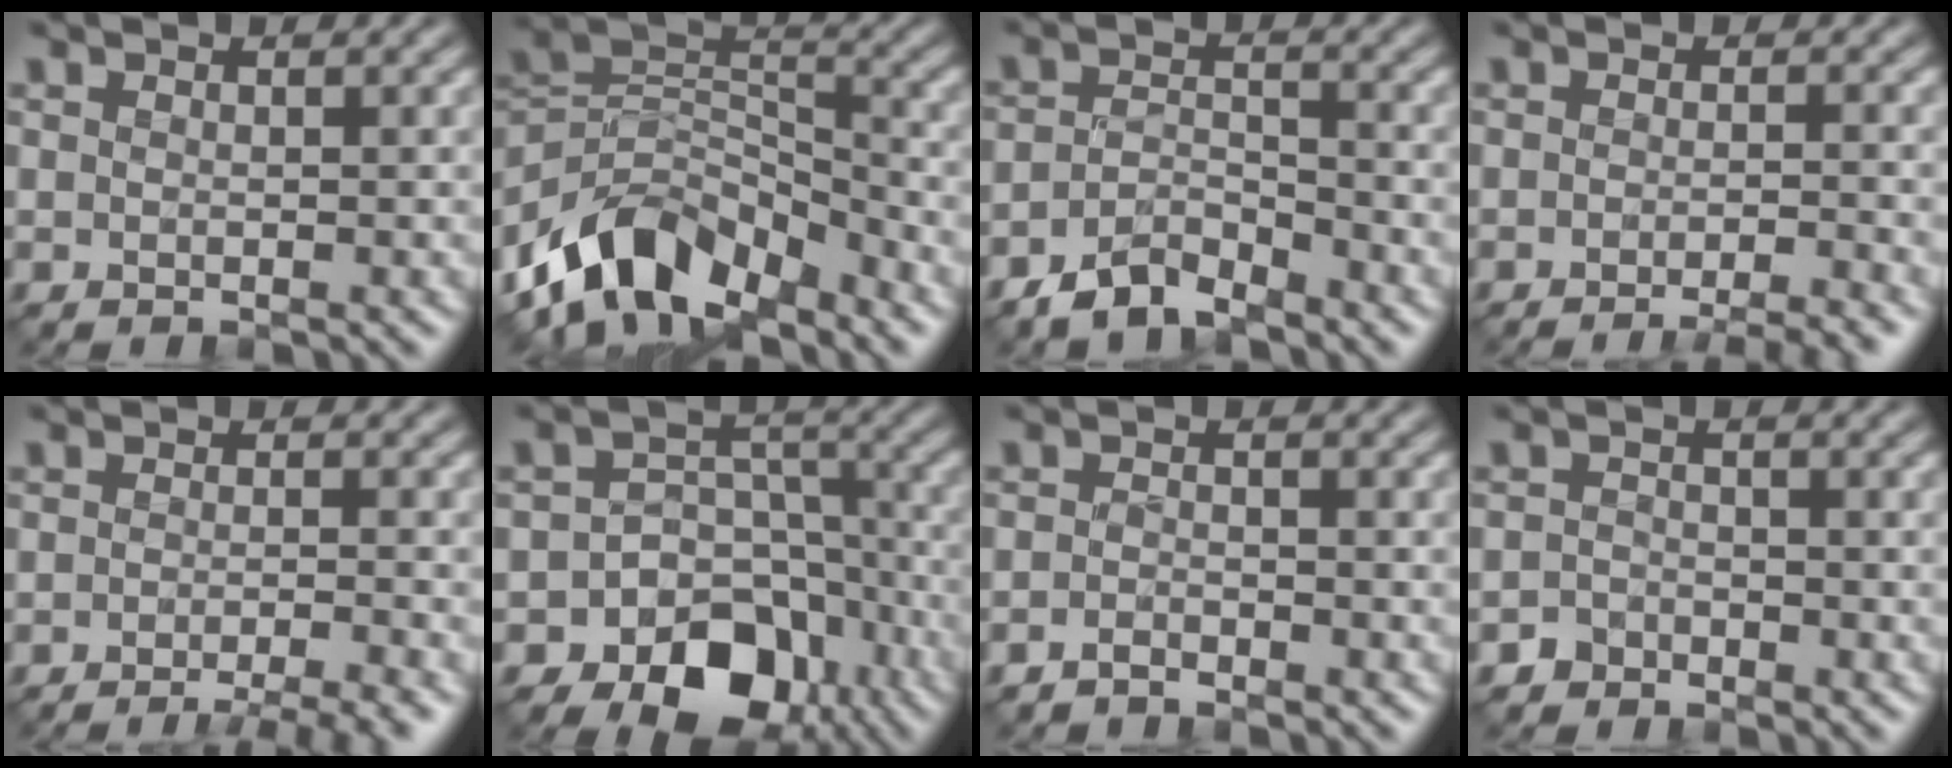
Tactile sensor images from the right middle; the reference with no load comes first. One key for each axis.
{"total": 9.3, "fx": -6.8, "fy": 4.5, "fz": 4.4, "tx": -0.062, "ty": 0.001, "tz": -0.138}
{"total": 3.5, "fx": -3.0, "fy": 1.2, "fz": 1.5, "tx": -0.031, "ty": 0.004, "tz": -0.061}
{"total": 3.7, "fx": -2.8, "fy": 0.3, "fz": 2.4, "tx": -0.029, "ty": 0.001, "tz": -0.043}
{"total": 4.2, "fx": -2.9, "fy": 0.4, "fz": 2.9, "tx": -0.036, "ty": -0.003, "tz": -0.047}
{"total": 11.0, "fx": -6.5, "fy": 8.0, "fz": 3.9, "tx": -0.039, "ty": 0.001, "tz": -0.121}
{"total": 1.1, "fx": -1.0, "fy": 0.1, "fz": 0.2, "tx": -0.005, "ty": 0.004, "tz": -0.022}
{"total": 1.3, "fx": -1.1, "fy": 0.6, "fz": -0.2, "tx": 0.009, "ty": 0.007, "tz": -0.021}